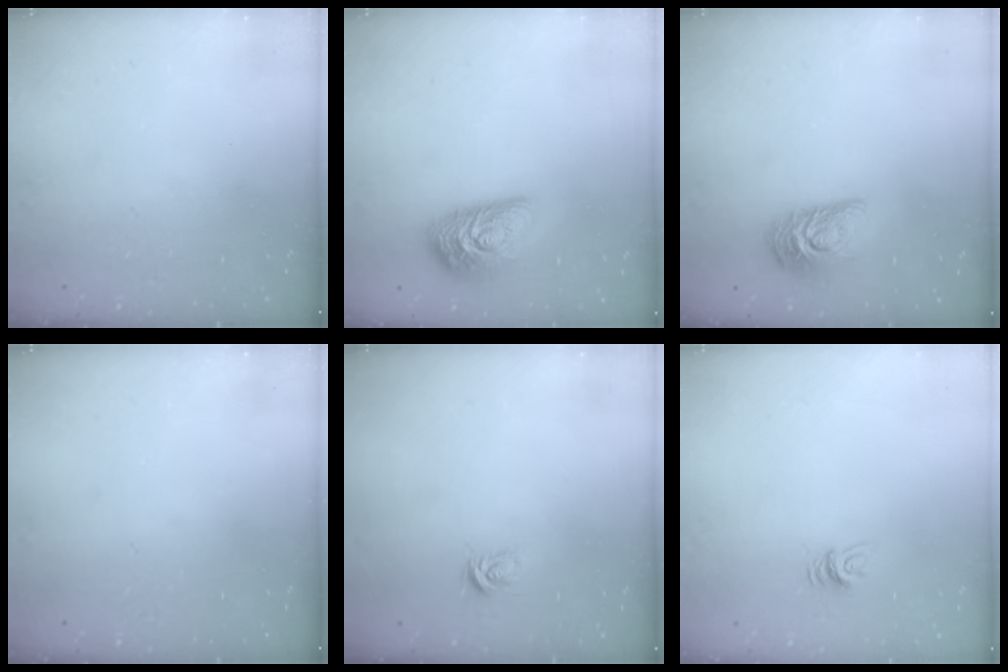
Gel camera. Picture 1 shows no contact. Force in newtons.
{"total": 14.0, "press": 14.0, "slide": 0.8}
{"total": 11.9, "press": 11.9, "slide": 0.9}
{"total": 0.0}
{"total": 2.8, "press": 2.8, "slide": 0.4}
{"total": 5.4, "press": 5.4, "slide": 0.3}